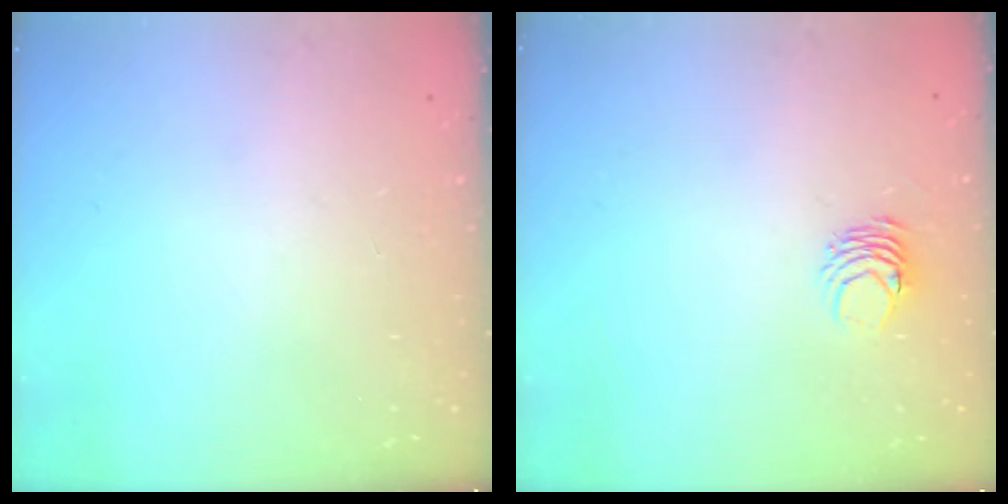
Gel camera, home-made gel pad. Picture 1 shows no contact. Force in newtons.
{"total": 4.2, "press": 4.2, "slide": 0.4}